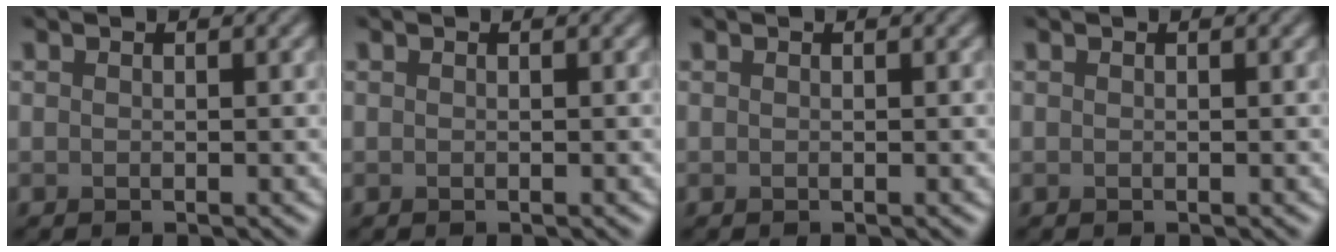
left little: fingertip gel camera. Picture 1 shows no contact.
{"total": 0.0}
{"total": 0.0}
{"total": 0.0}